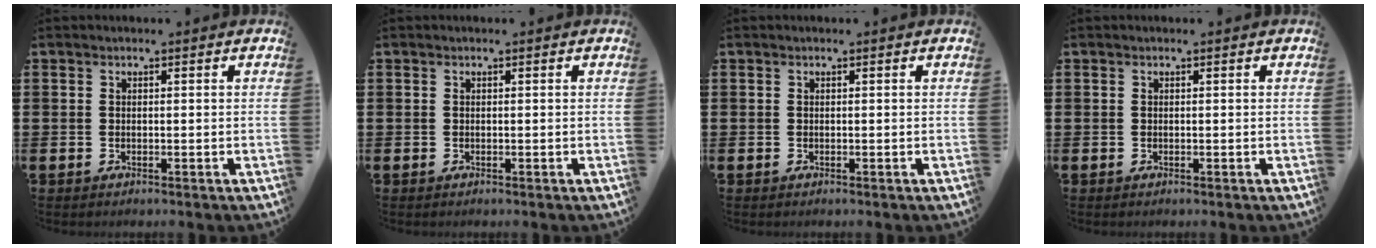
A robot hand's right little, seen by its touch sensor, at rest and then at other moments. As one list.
[{"total": 0.0}, {"total": 0.0}, {"total": 0.0}]